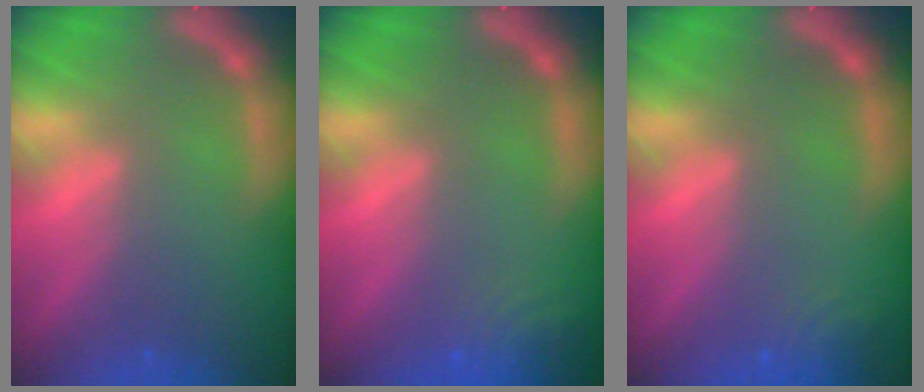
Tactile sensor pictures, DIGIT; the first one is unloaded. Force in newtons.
{"total": 3.5}
{"total": 2.4}